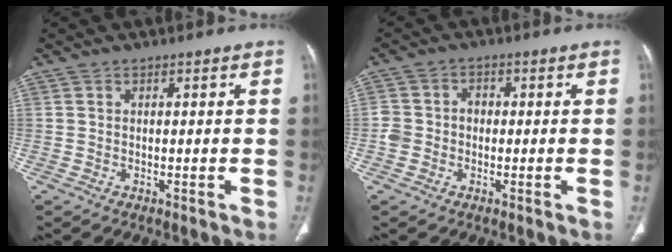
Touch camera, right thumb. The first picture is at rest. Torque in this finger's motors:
{"motor_torque": [0.44, 0.35, 0.67, 0.18, 0.00]}